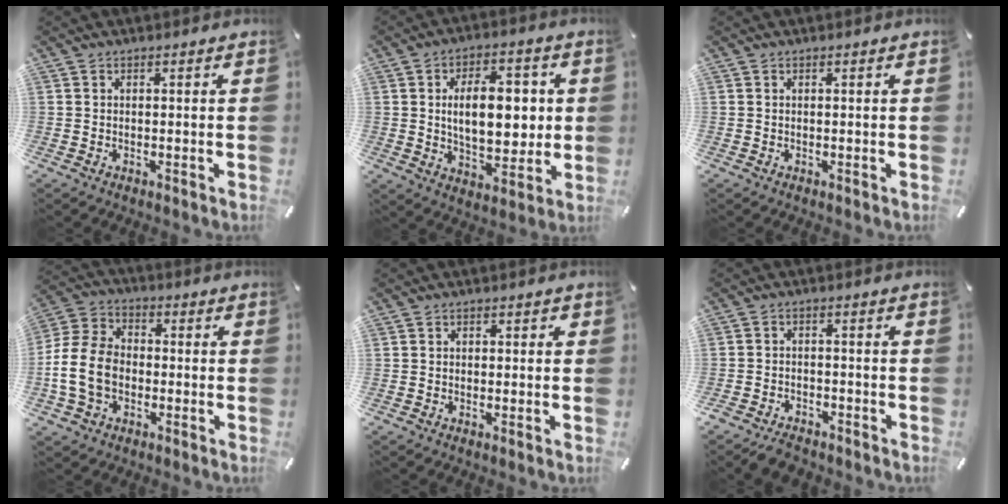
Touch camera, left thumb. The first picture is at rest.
{"total": 14.5, "force": [1.8, 8.5, 11.7], "torque": [-0.167, 0.002, 0.026]}
{"total": 0.0}
{"total": 12.8, "force": [-2.8, 9.7, 7.8], "torque": [-0.183, 0.021, -0.050]}
{"total": 1.0, "force": [-0.3, 0.9, 0.5], "torque": [-0.009, 0.004, -0.009]}
{"total": 4.0, "force": [-3.5, 1.9, 0.9], "torque": [-0.027, 0.018, -0.071]}